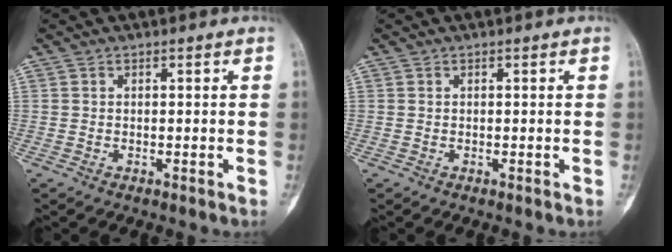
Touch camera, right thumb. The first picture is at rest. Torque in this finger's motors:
{"motor_torque": [0.03, 0.30, 0.03, -0.12, 0.12]}